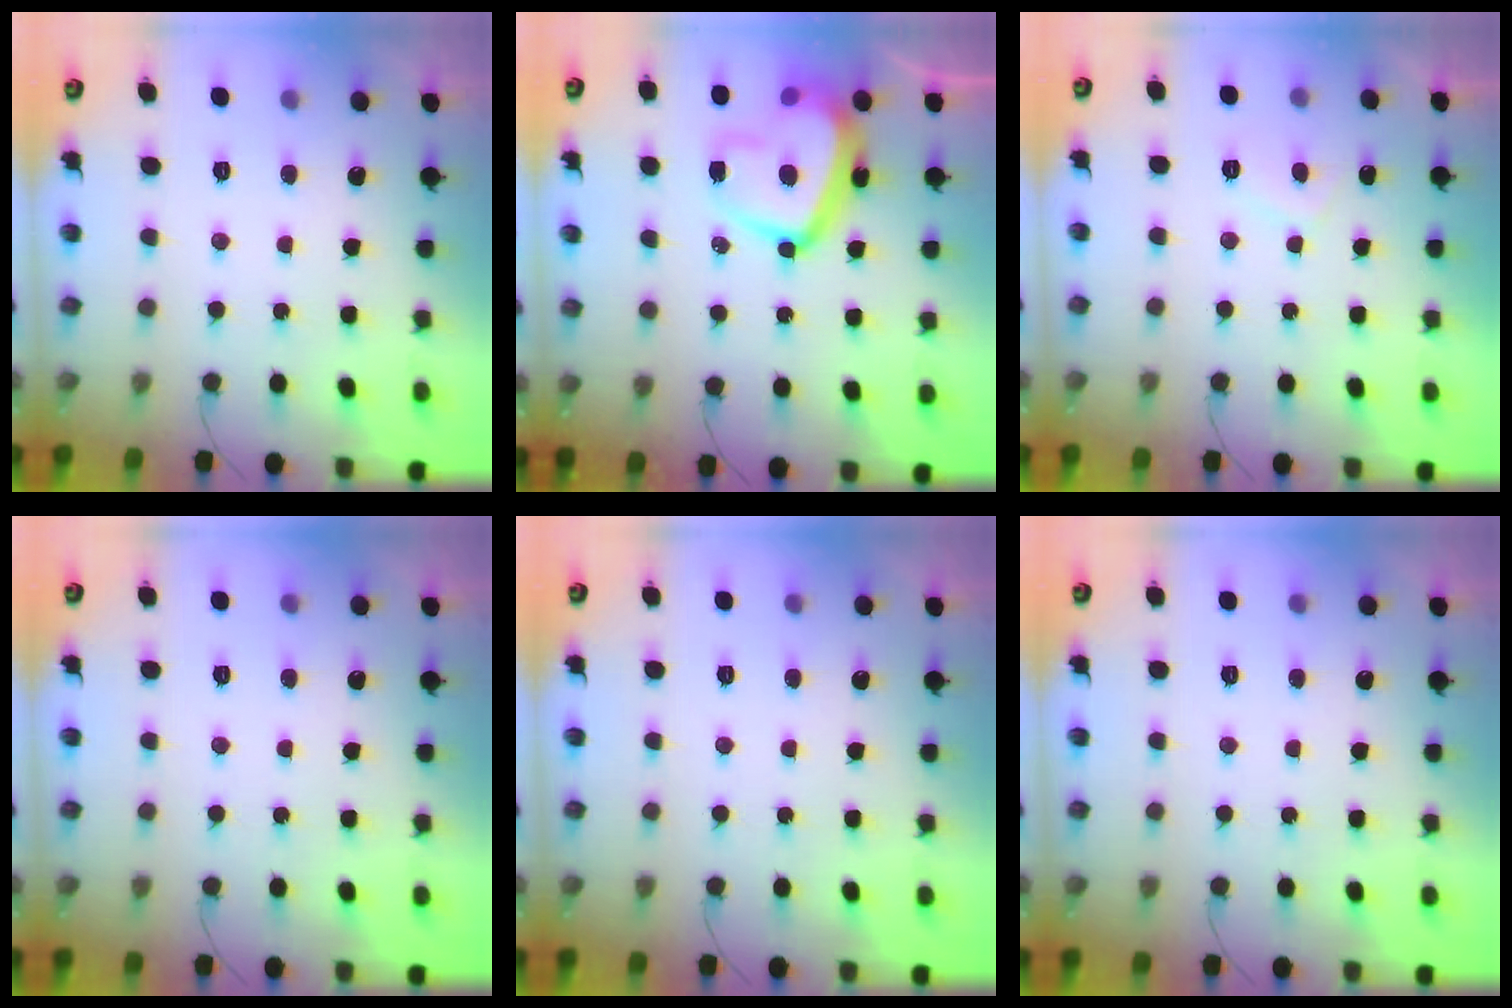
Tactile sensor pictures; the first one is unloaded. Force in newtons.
{"total": 18.2, "press": 18.1, "slide": 1.7}
{"total": 2.1, "press": 2.0, "slide": 0.7}
{"total": 0.0}
{"total": 0.0}
{"total": 0.0}